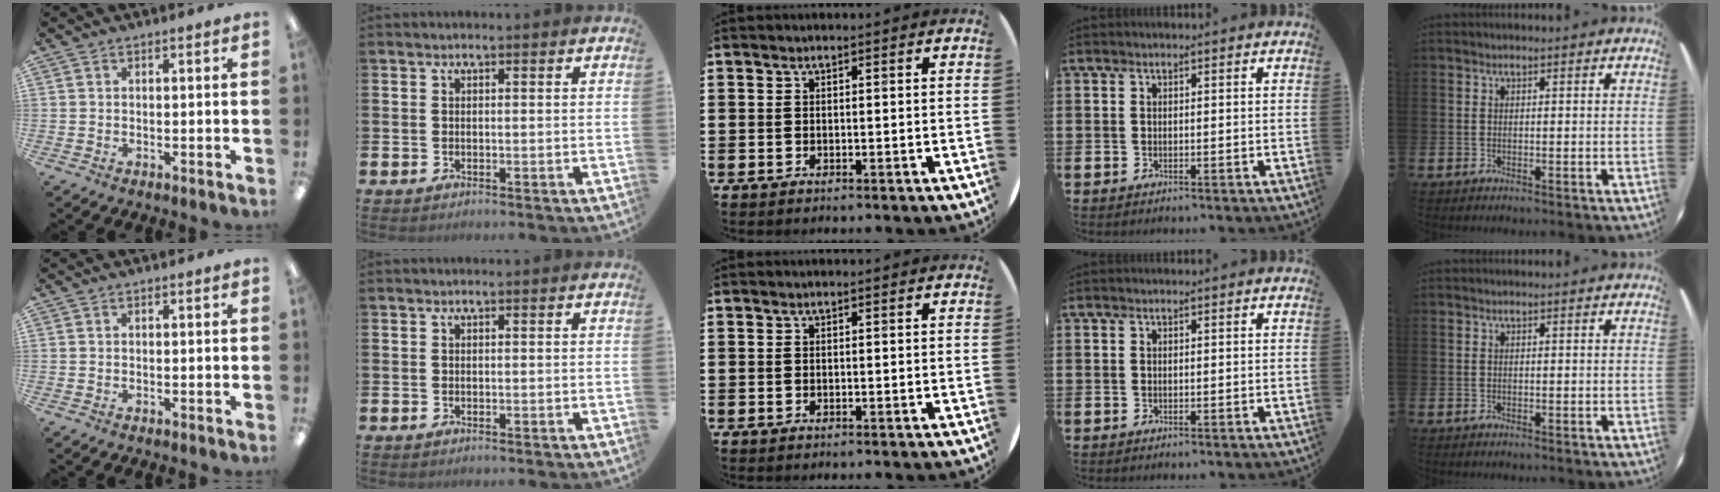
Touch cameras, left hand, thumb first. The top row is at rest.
{}